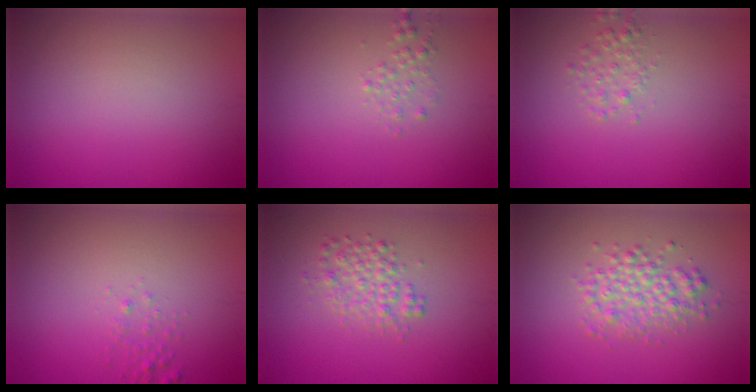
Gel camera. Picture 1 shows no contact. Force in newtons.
{"total": 0.9, "press": 0.9, "slide": 0.1}
{"total": 1.4, "press": 1.4, "slide": 0.1}
{"total": 0.9, "press": 0.9, "slide": 0.1}
{"total": 2.5, "press": 2.5, "slide": 0.1}
{"total": 3.2, "press": 3.2, "slide": 0.1}